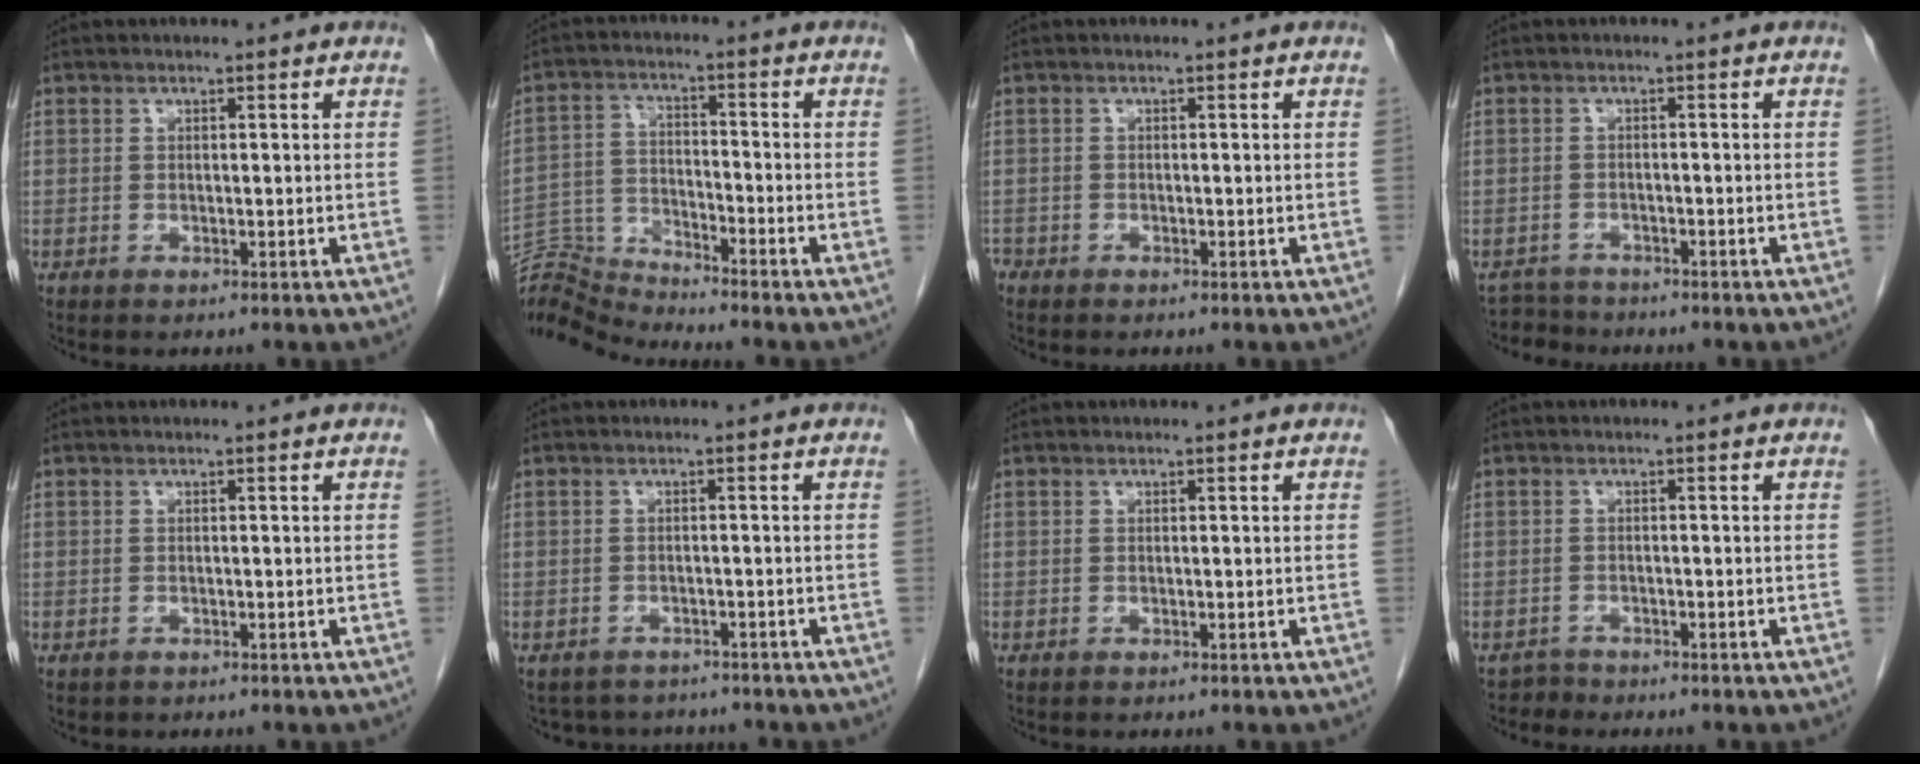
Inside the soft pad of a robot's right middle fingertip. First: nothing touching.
{"total": 8.9, "force": [-8.7, -1.7, -0.9], "torque": [0.010, 0.016, -0.166]}
{"total": 1.3, "force": [-1.1, 0.6, 0.2], "torque": [-0.009, -0.002, -0.020]}
{"total": 3.2, "force": [-3.0, 0.5, -1.0], "torque": [0.019, -0.009, -0.052]}
{"total": 0.5, "force": [-0.3, 0.4, 0.1], "torque": [-0.009, 0.002, -0.001]}
{"total": 6.3, "force": [-5.9, 2.3, 0.5], "torque": [-0.003, 0.010, -0.075]}
{"total": 0.0}
{"total": 1.3, "force": [-1.0, 0.1, -0.8], "torque": [0.019, -0.004, -0.021]}